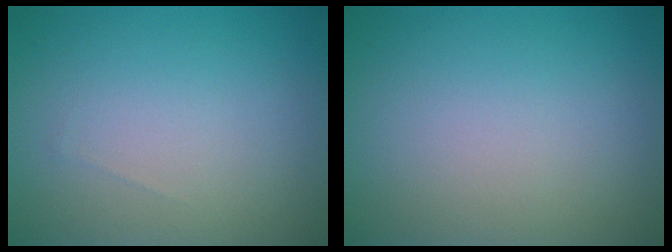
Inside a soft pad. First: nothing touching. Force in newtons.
{"total": 0.0}